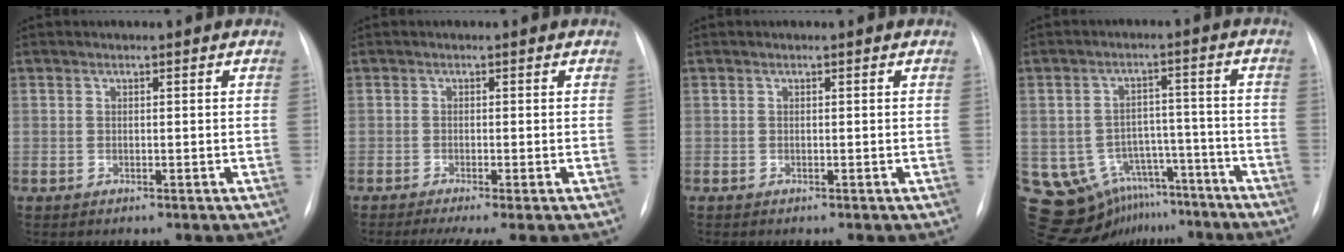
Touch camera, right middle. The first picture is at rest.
{"total": 5.1, "force": [-3.5, 0.3, 3.7], "torque": [-0.052, -0.015, -0.055]}
{"total": 0.0}
{"total": 14.2, "force": [-8.6, 10.4, 4.4], "torque": [-0.077, 0.051, -0.110]}